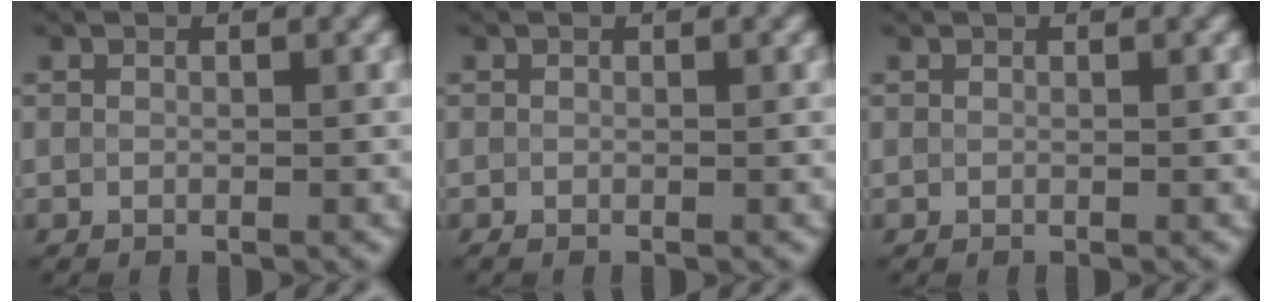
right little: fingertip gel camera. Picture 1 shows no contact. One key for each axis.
{"total": 0.0}
{"total": 0.0}